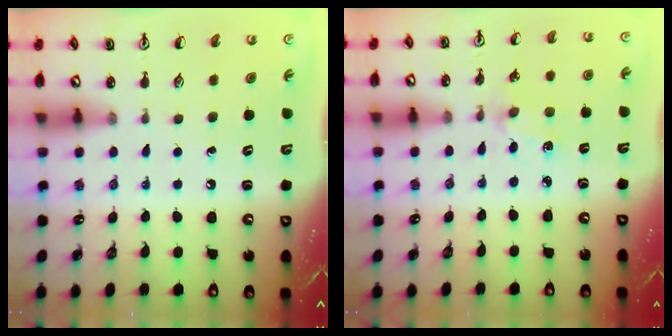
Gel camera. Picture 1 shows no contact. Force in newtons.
{"total": 1.6, "press": 1.6, "slide": 0.1}